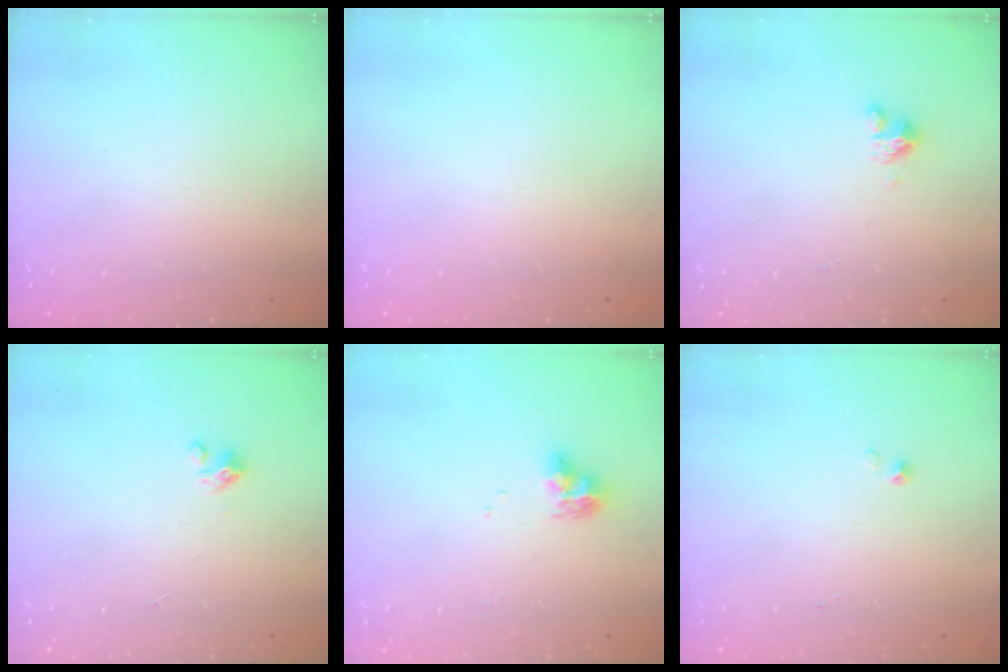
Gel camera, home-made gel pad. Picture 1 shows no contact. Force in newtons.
{"total": 0.0}
{"total": 2.8, "press": 2.8, "slide": 0.2}
{"total": 2.0, "press": 2.0, "slide": 0.2}
{"total": 7.7, "press": 7.7, "slide": 0.6}
{"total": 0.0}